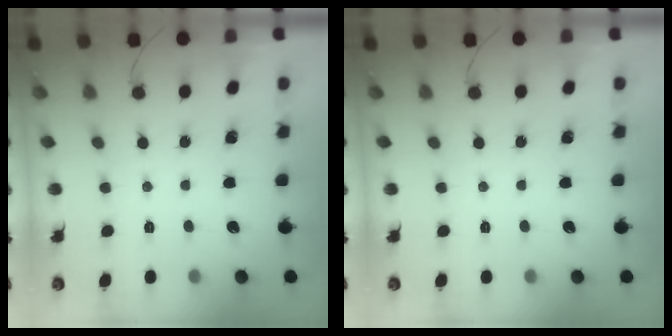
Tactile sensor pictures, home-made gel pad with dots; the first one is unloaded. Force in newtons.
{"total": 0.0}